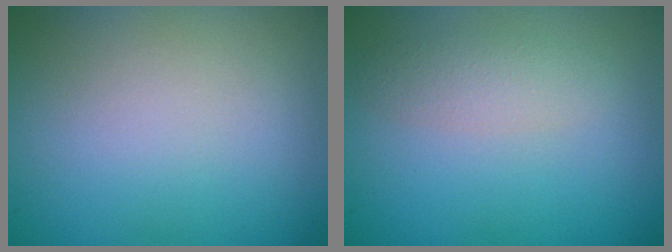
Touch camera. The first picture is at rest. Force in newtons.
{"total": 1.7, "press": 1.7, "slide": 0.1}